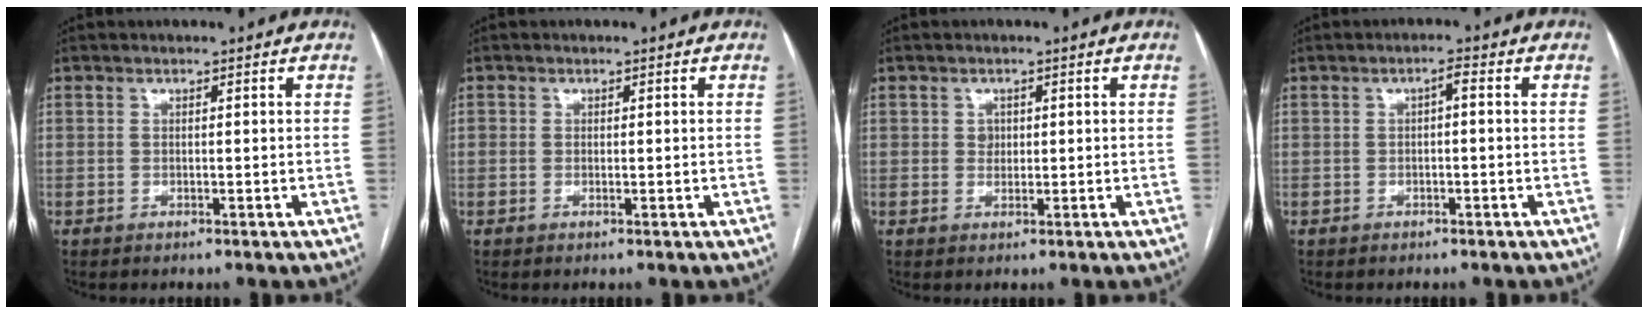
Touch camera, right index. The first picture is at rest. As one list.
[{"total": 0.7, "force": [0.0, 0.6, 0.4], "torque": [-0.006, 0.000, 0.002]}, {"total": 1.4, "force": [0.4, 1.3, 0.6], "torque": [-0.006, 0.002, 0.008]}, {"total": 1.4, "force": [0.0, 0.2, 1.4], "torque": [-0.021, 0.004, 0.001]}]